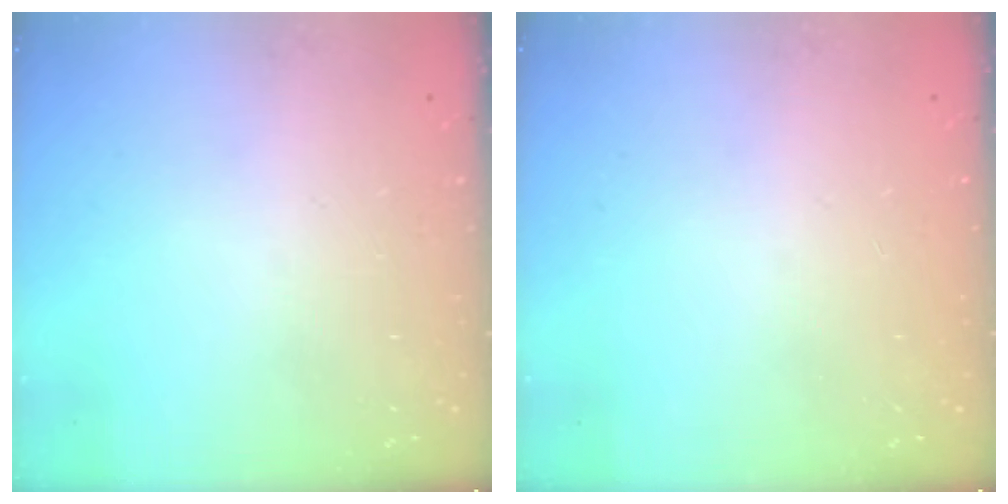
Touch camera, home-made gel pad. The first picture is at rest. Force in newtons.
{"total": 11.3, "press": 2.0, "slide": 11.1}